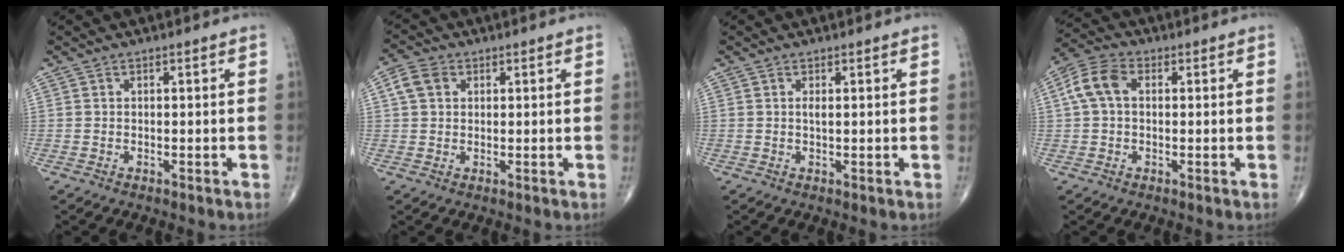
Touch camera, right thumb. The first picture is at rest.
{"total": 4.3, "force": [1.3, 3.3, 2.4], "torque": [-0.043, 0.009, 0.023]}
{"total": 1.0, "force": [0.3, 0.2, 1.0], "torque": [-0.021, -0.002, 0.005]}
{"total": 6.8, "force": [1.0, 4.4, 5.1], "torque": [-0.107, 0.024, 0.014]}